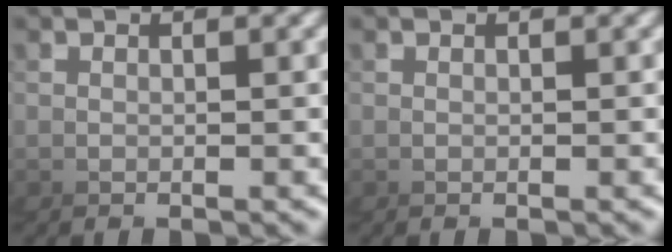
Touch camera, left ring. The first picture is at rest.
{"total": 0.0}